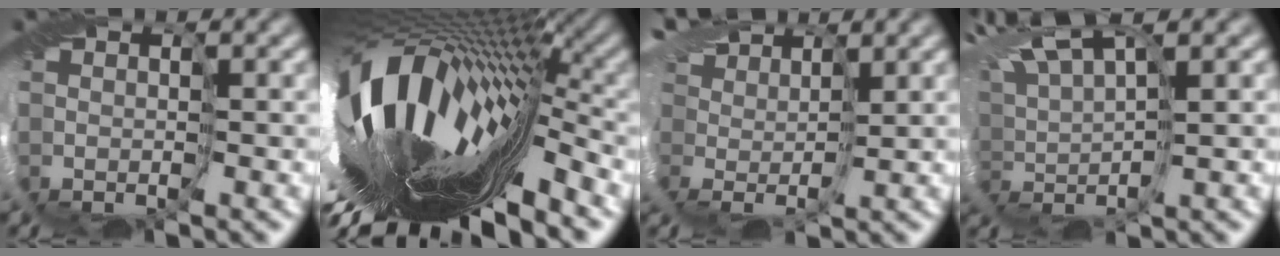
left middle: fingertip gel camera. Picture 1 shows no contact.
{"total": 17.0, "force": [-5.1, 6.9, 14.7], "torque": [-0.235, -0.007, -0.096]}
{"total": 5.3, "force": [4.4, 2.1, 2.0], "torque": [-0.046, 0.024, 0.076]}
{"total": 5.3, "force": [3.6, 1.0, 3.7], "torque": [-0.086, 0.031, 0.060]}